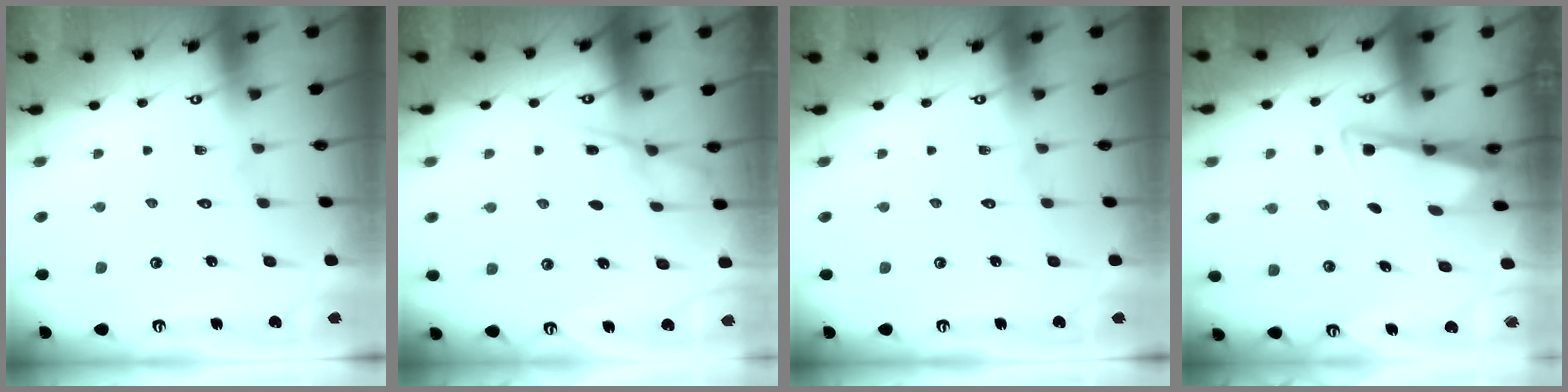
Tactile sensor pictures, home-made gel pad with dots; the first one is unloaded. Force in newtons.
{"total": 4.3, "press": 4.2, "slide": 0.6}
{"total": 0.0}
{"total": 3.4, "press": 3.4, "slide": 0.4}